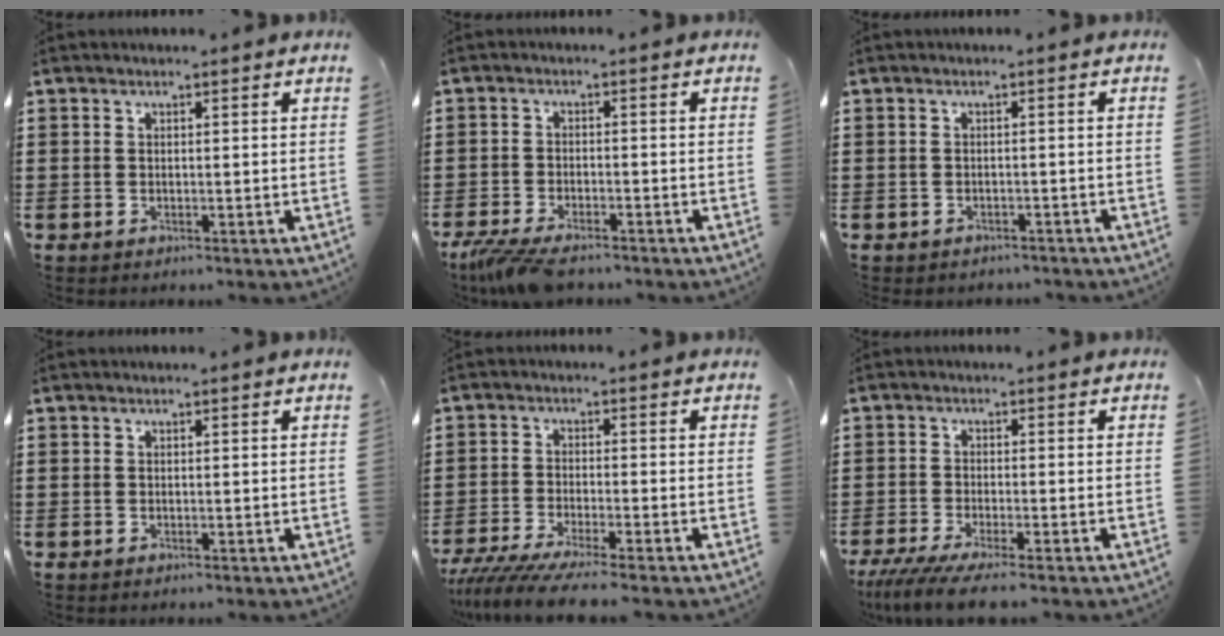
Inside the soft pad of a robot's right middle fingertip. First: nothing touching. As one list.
[{"total": 4.6, "force": [-3.9, 0.9, 2.3], "torque": [-0.072, -0.015, -0.081]}, {"total": 1.1, "force": [-1.1, 0.3, -0.1], "torque": [-0.003, 0.003, -0.025]}, {"total": 0.0}, {"total": 5.1, "force": [-4.5, -0.3, 2.3], "torque": [-0.067, -0.029, -0.092]}, {"total": 4.3, "force": [-3.6, -0.1, 2.3], "torque": [-0.059, -0.022, -0.072]}]